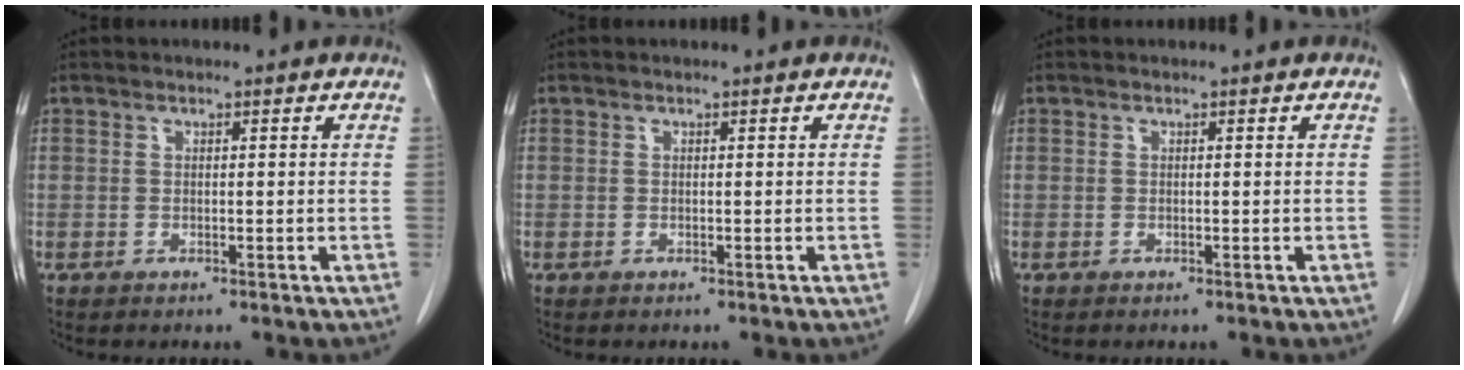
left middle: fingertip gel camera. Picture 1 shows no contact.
{"total": 0.0}
{"total": 0.0}